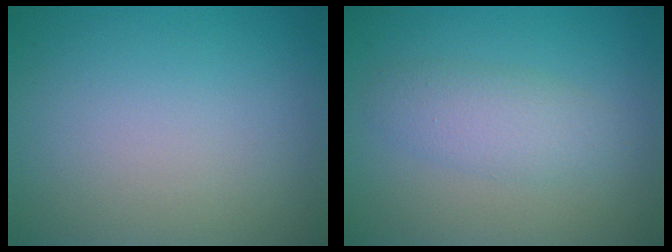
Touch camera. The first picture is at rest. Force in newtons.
{"total": 2.7, "press": 2.7, "slide": 0.0}